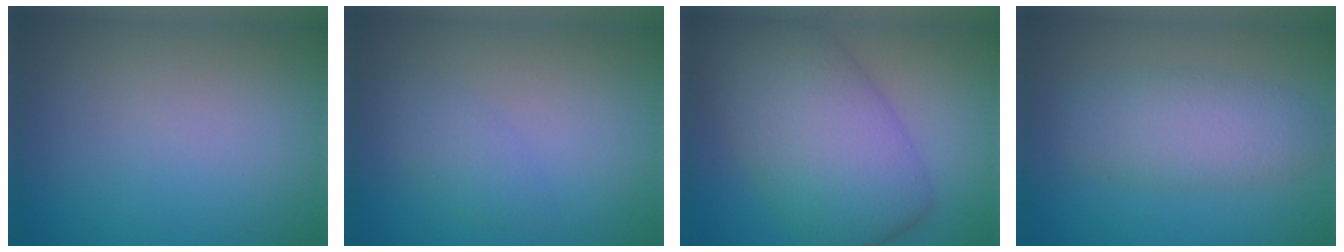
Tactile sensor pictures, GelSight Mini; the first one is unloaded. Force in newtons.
{"total": 1.9, "press": 1.9, "slide": 0.0}
{"total": 10.5, "press": 10.4, "slide": 0.7}
{"total": 4.8, "press": 4.8, "slide": 0.3}